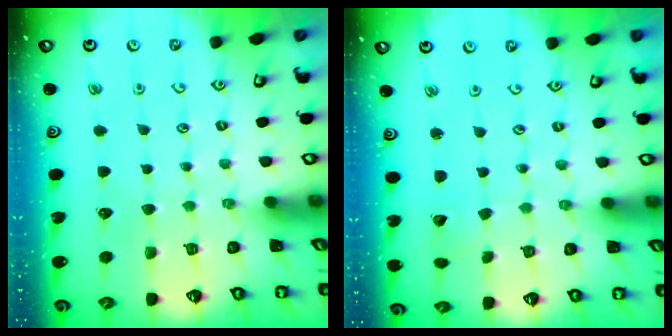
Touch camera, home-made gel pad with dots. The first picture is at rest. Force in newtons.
{"total": 1.8, "press": 1.8, "slide": 0.2}